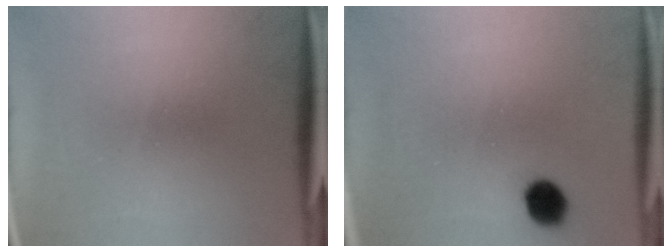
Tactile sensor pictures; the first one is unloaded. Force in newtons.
{"total": 4.8}